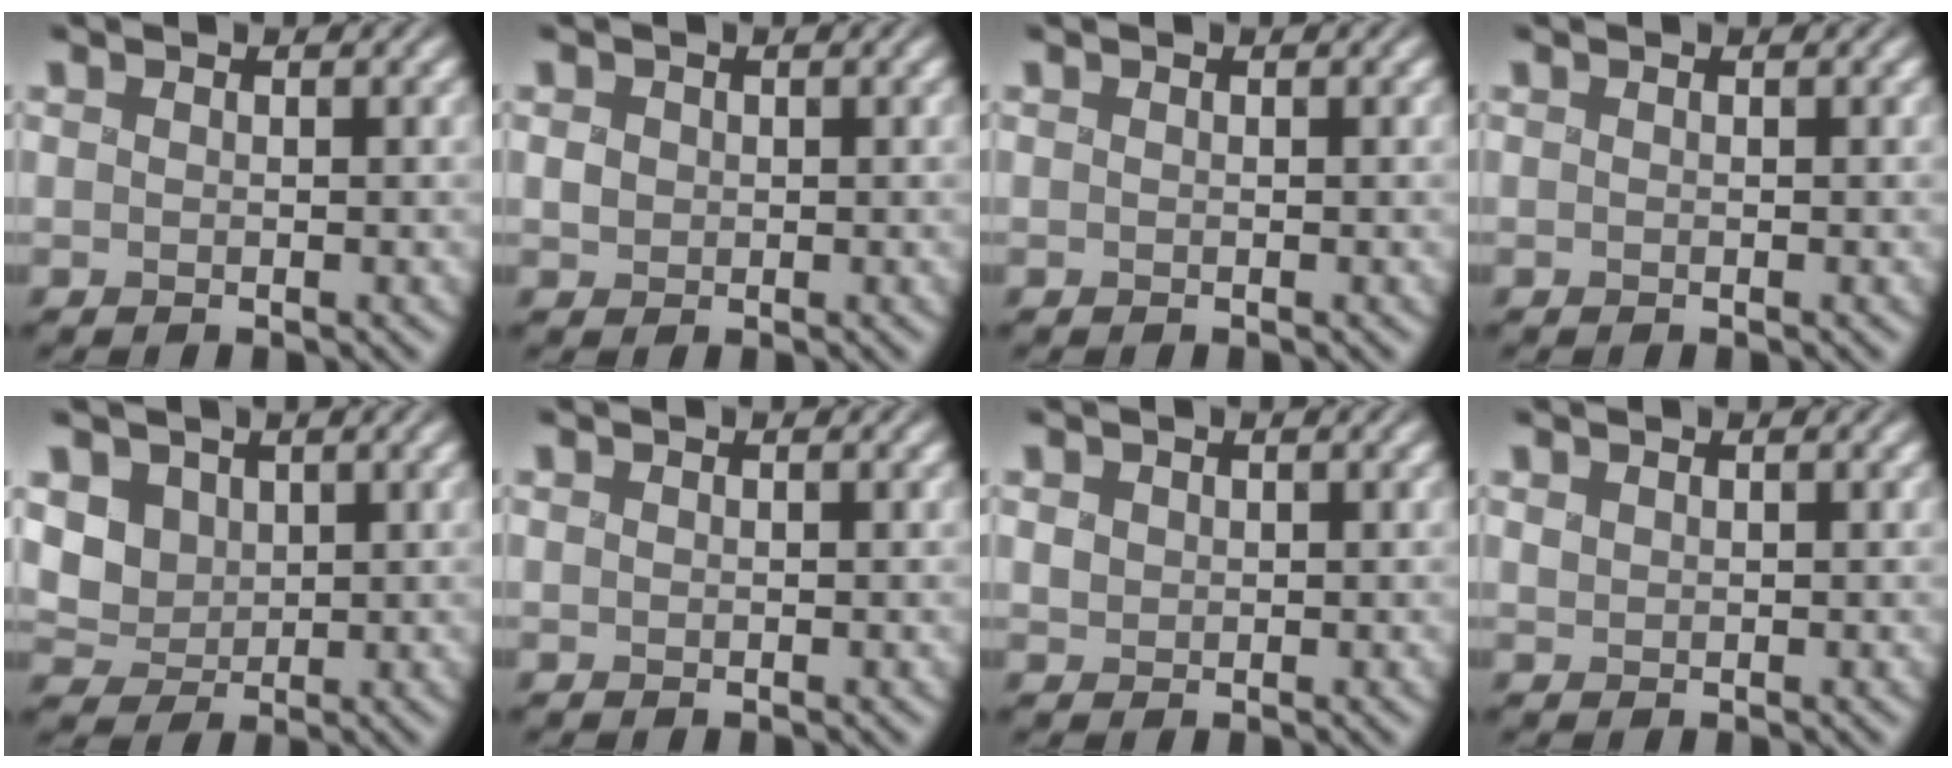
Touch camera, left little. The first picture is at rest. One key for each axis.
{"total": 1.1, "fx": -0.1, "fy": 1.0, "fz": 0.4, "tx": -0.007, "ty": -0.001, "tz": 0.000}
{"total": 0.0}
{"total": 0.0}
{"total": 3.7, "fx": 0.7, "fy": 3.2, "fz": 1.8, "tx": -0.044, "ty": -0.003, "tz": 0.006}
{"total": 0.0}
{"total": 0.9, "fx": 0.2, "fy": 0.9, "fz": 0.3, "tx": -0.007, "ty": -0.001, "tz": 0.006}
{"total": 0.5, "fx": 0.3, "fy": 0.4, "fz": 0.1, "tx": -0.005, "ty": 0.001, "tz": 0.010}